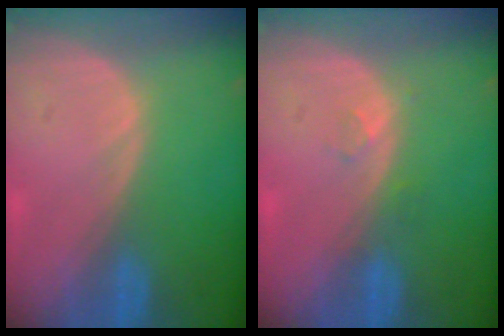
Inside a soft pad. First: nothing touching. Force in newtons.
{"total": 1.4, "press": 1.3, "slide": 0.6}